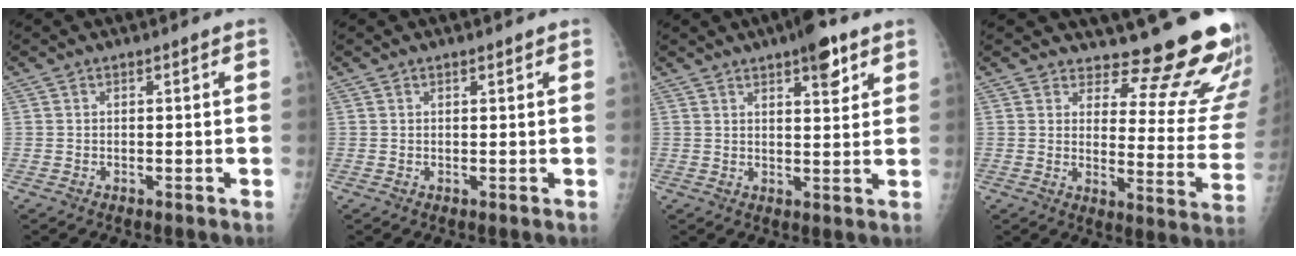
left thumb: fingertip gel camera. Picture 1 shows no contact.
{"total": 0.7, "force": [0.5, 0.3, 0.4], "torque": [-0.007, -0.003, 0.008]}
{"total": 6.9, "force": [4.2, 2.3, 5.0], "torque": [-0.055, -0.019, 0.056]}
{"total": 15.6, "force": [14.2, 3.6, 5.3], "torque": [-0.023, -0.163, 0.162]}